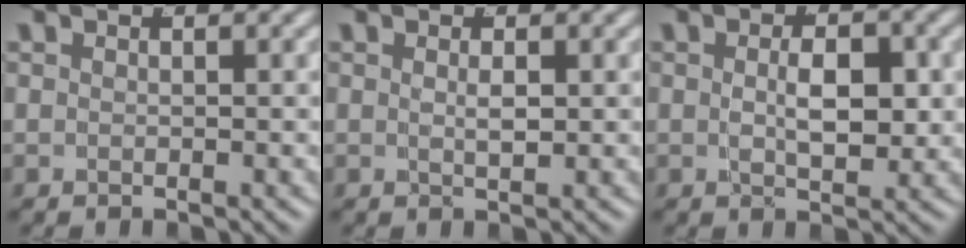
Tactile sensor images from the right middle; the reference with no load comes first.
{"total": 1.1, "force": [0.2, -0.3, 1.1], "torque": [-0.018, -0.011, 0.012]}
{"total": 3.4, "force": [0.1, 1.2, 3.1], "torque": [-0.044, -0.011, 0.009]}